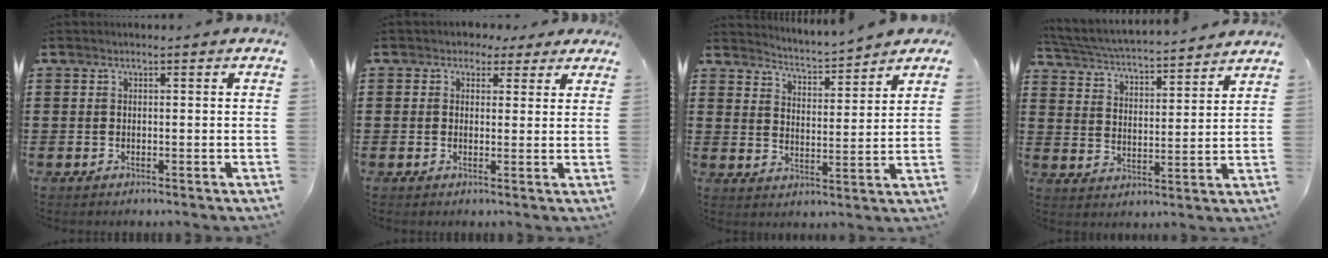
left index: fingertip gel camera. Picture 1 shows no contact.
{"total": 2.3, "force": [1.4, 1.7, 0.3], "torque": [-0.017, 0.011, 0.024]}
{"total": 3.2, "force": [3.2, -0.2, -0.1], "torque": [-0.019, -0.029, 0.049]}
{"total": 4.4, "force": [4.3, 0.0, 1.0], "torque": [-0.043, -0.030, 0.070]}